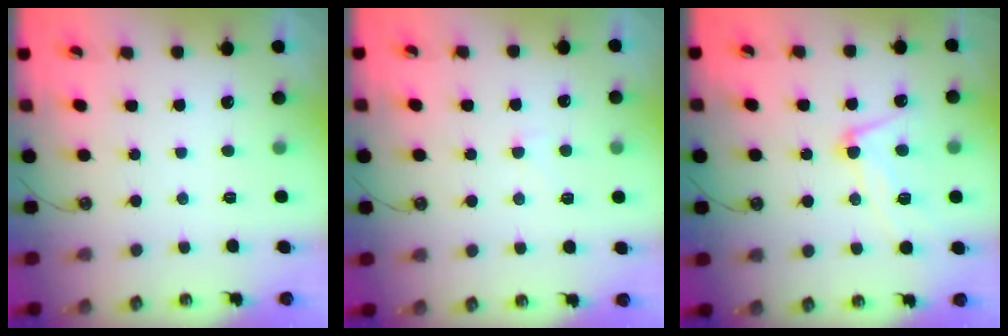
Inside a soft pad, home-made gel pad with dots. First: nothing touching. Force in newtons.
{"total": 2.9, "press": 2.7, "slide": 0.9}
{"total": 9.4, "press": 9.3, "slide": 0.9}